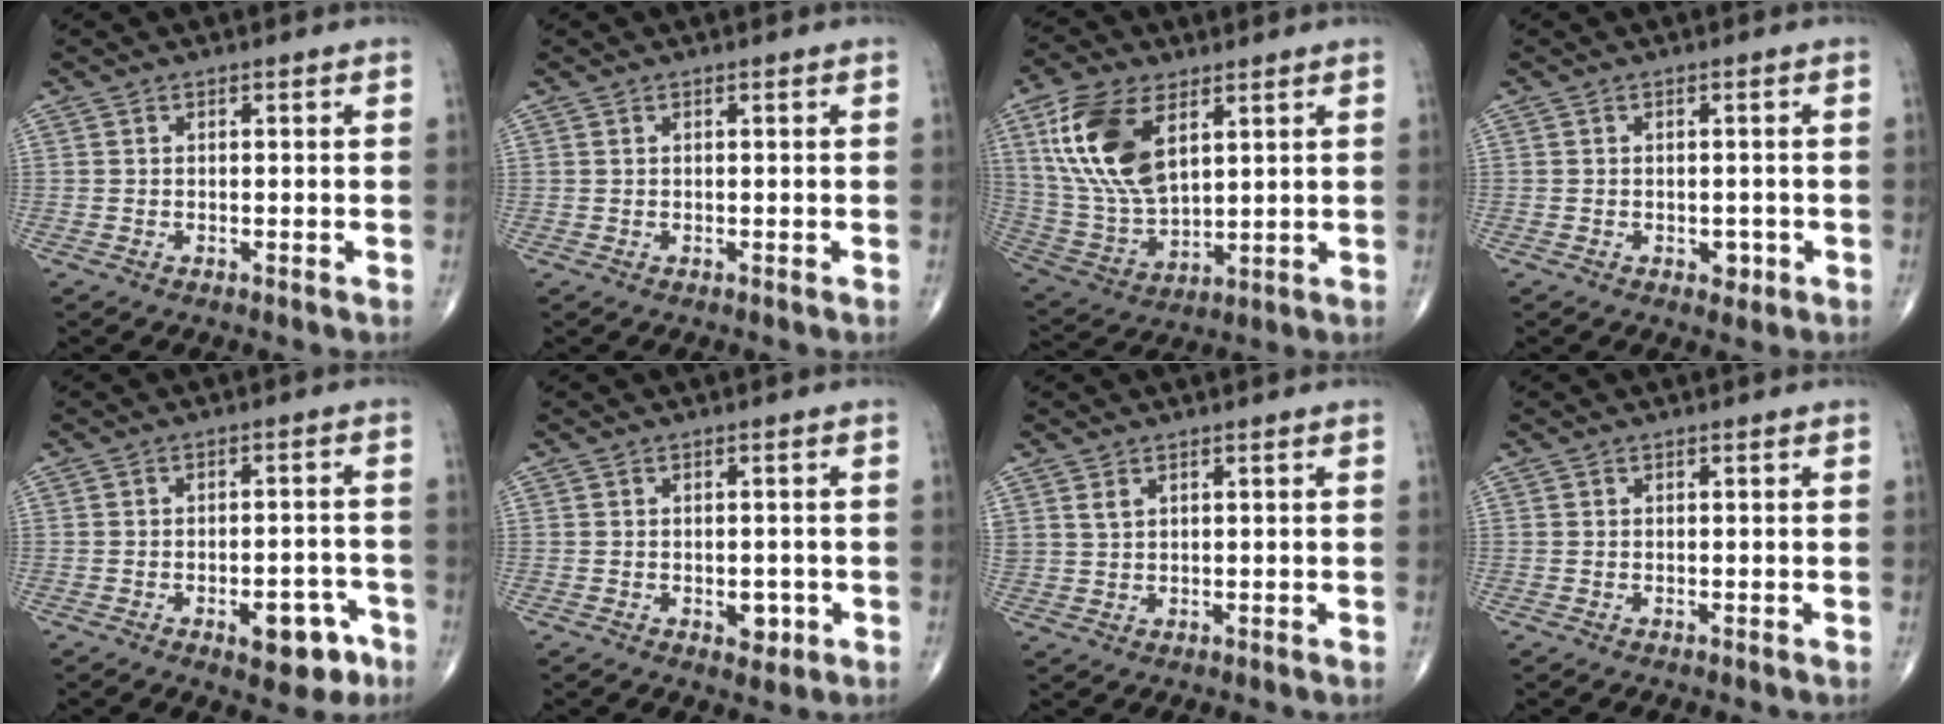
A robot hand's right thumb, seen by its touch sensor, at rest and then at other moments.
{"total": 0.0}
{"total": 17.1, "force": [6.7, 9.0, 13.0], "torque": [-0.252, -0.021, 0.137]}
{"total": 1.8, "force": [-0.7, 1.3, 1.1], "torque": [-0.002, 0.001, -0.007]}
{"total": 7.9, "force": [-4.0, 3.8, 5.7], "torque": [-0.052, 0.030, -0.047]}
{"total": 3.0, "force": [-0.9, 1.9, 2.2], "torque": [-0.012, 0.002, -0.008]}
{"total": 1.8, "force": [1.2, 1.1, 0.9], "torque": [-0.015, -0.004, 0.029]}
{"total": 0.0}